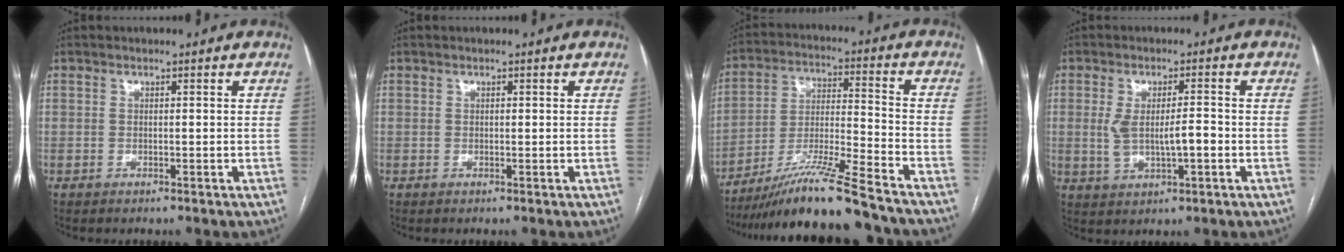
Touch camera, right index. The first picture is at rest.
{"total": 0.0}
{"total": 15.6, "force": [-12.9, -0.9, 8.6], "torque": [-0.162, -0.012, -0.227]}
{"total": 6.3, "force": [-0.6, 1.9, 6.0], "torque": [-0.116, 0.007, -0.001]}